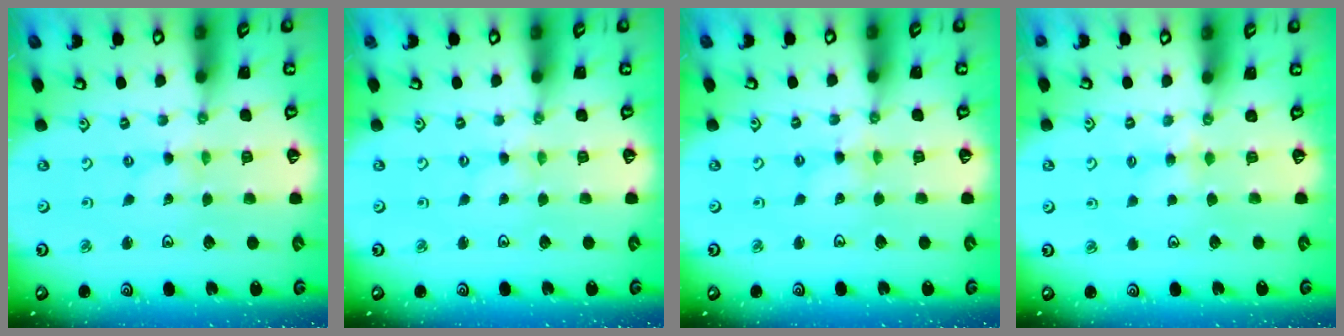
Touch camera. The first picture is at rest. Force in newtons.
{"total": 0.0}
{"total": 2.2, "press": 2.2, "slide": 0.1}
{"total": 3.8, "press": 3.8, "slide": 0.6}